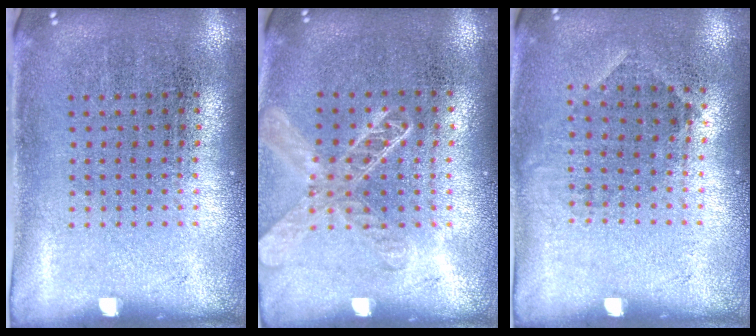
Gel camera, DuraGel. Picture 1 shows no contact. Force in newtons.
{"total": 1.4, "press": 1.3, "slide": 0.5}
{"total": 0.9, "press": 0.6, "slide": 0.6}